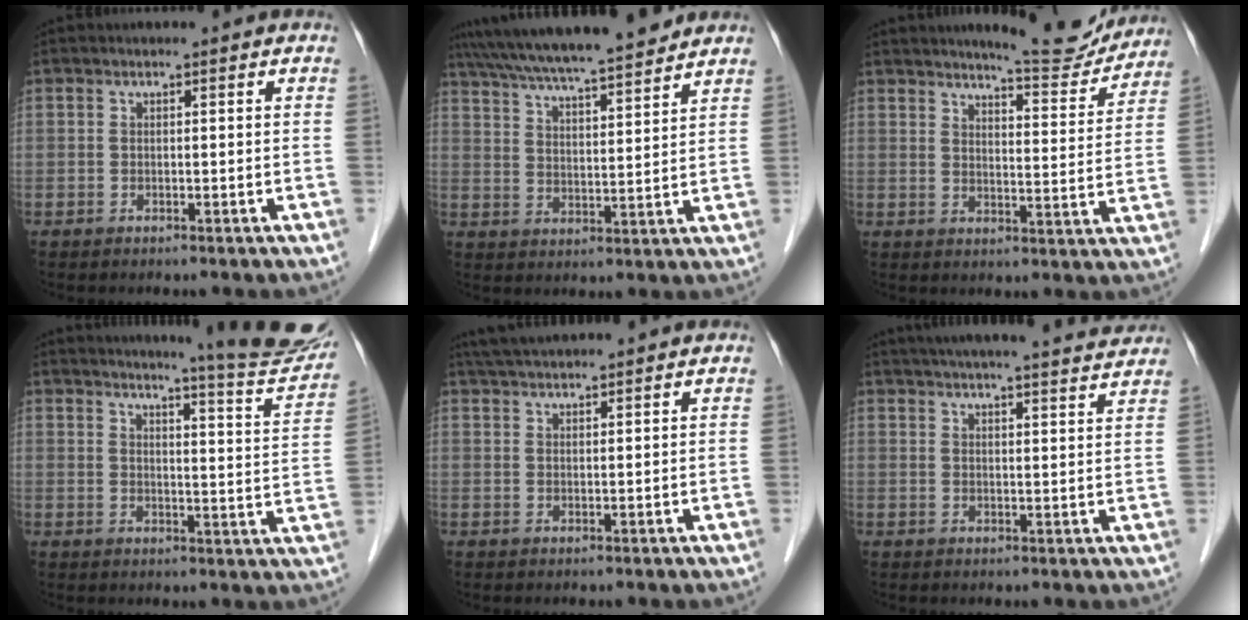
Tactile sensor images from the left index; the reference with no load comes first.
{"total": 17.8, "force": [15.7, 1.1, 8.2], "torque": [-0.142, 0.026, 0.241]}
{"total": 10.2, "force": [9.7, 1.1, 2.9], "torque": [-0.036, -0.021, 0.121]}
{"total": 13.7, "force": [12.9, -0.8, 4.4], "torque": [-0.055, -0.072, 0.144]}
{"total": 6.2, "force": [5.7, 0.3, 2.4], "torque": [-0.043, 0.037, 0.096]}
{"total": 20.1, "force": [18.5, 1.2, 7.8], "torque": [-0.120, 0.008, 0.236]}